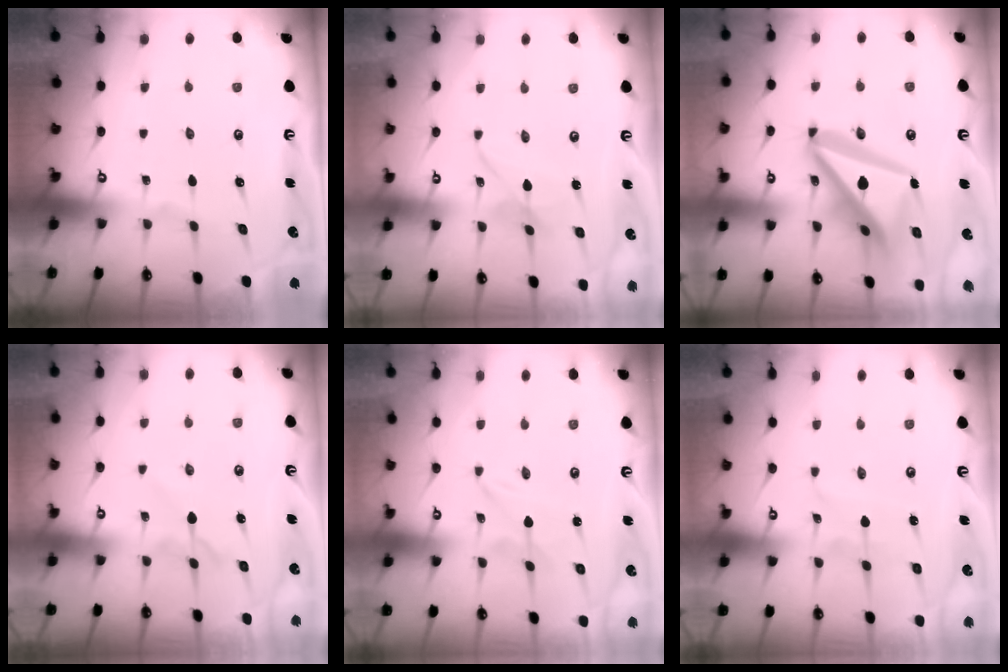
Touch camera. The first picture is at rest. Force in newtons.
{"total": 3.4, "press": 3.4, "slide": 0.3}
{"total": 18.5, "press": 18.3, "slide": 2.3}
{"total": 5.3, "press": 5.2, "slide": 0.7}
{"total": 0.0}
{"total": 2.5, "press": 2.5, "slide": 0.3}